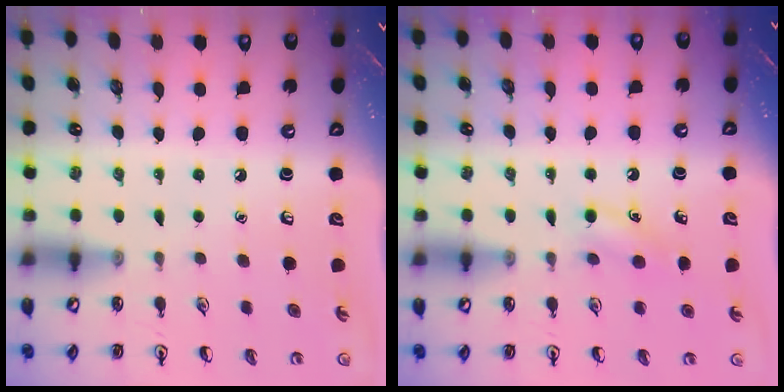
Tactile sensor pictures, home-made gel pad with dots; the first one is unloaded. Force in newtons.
{"total": 6.0, "press": 5.7, "slide": 1.8}